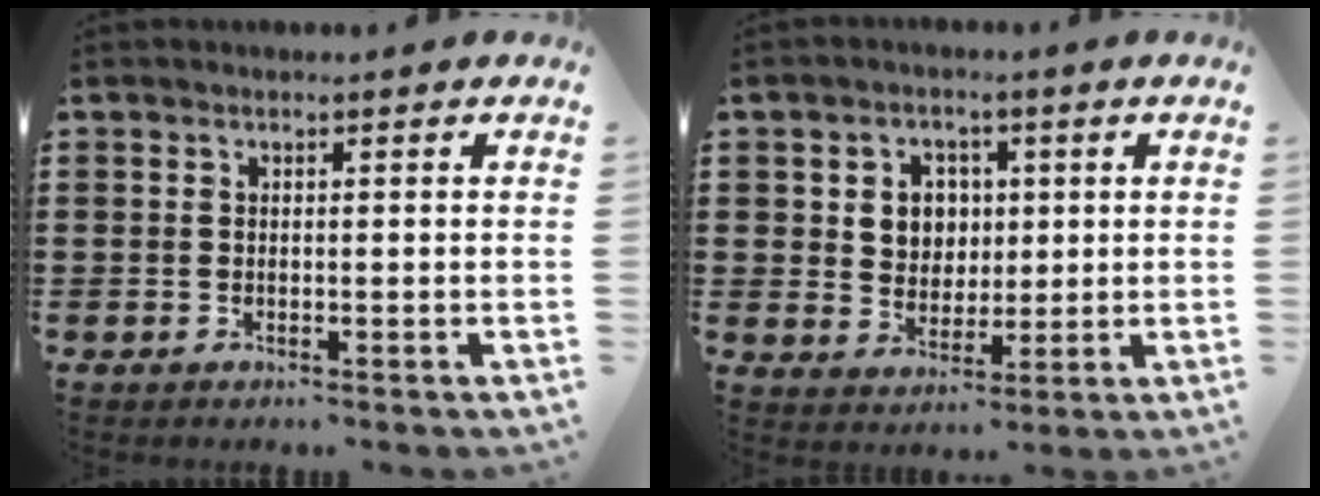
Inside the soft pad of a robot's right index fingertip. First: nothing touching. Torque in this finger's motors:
{"motor_torque": [0.24, -0.19, 0.49, 0.04]}